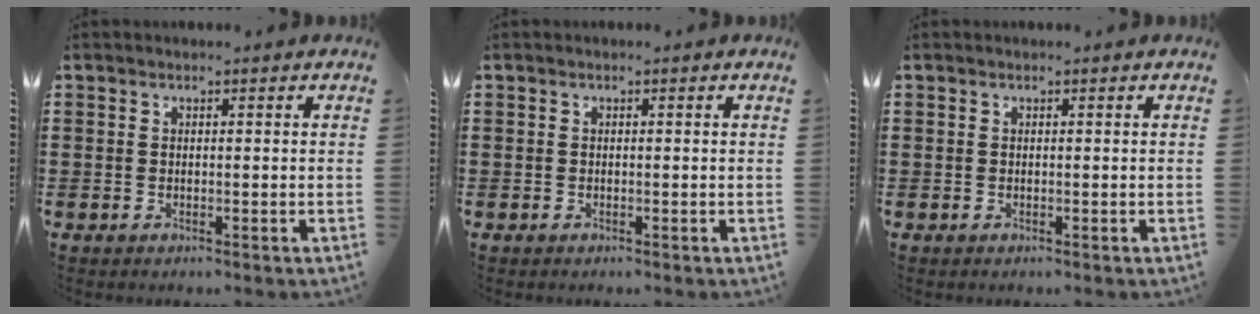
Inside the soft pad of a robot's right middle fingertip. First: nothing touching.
{"total": 0.0}
{"total": 0.0}